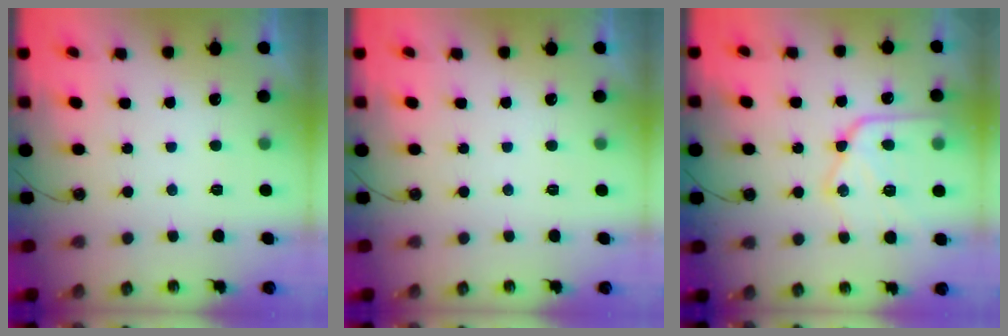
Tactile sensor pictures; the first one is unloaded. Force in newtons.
{"total": 0.0}
{"total": 16.4, "press": 16.3, "slide": 1.6}